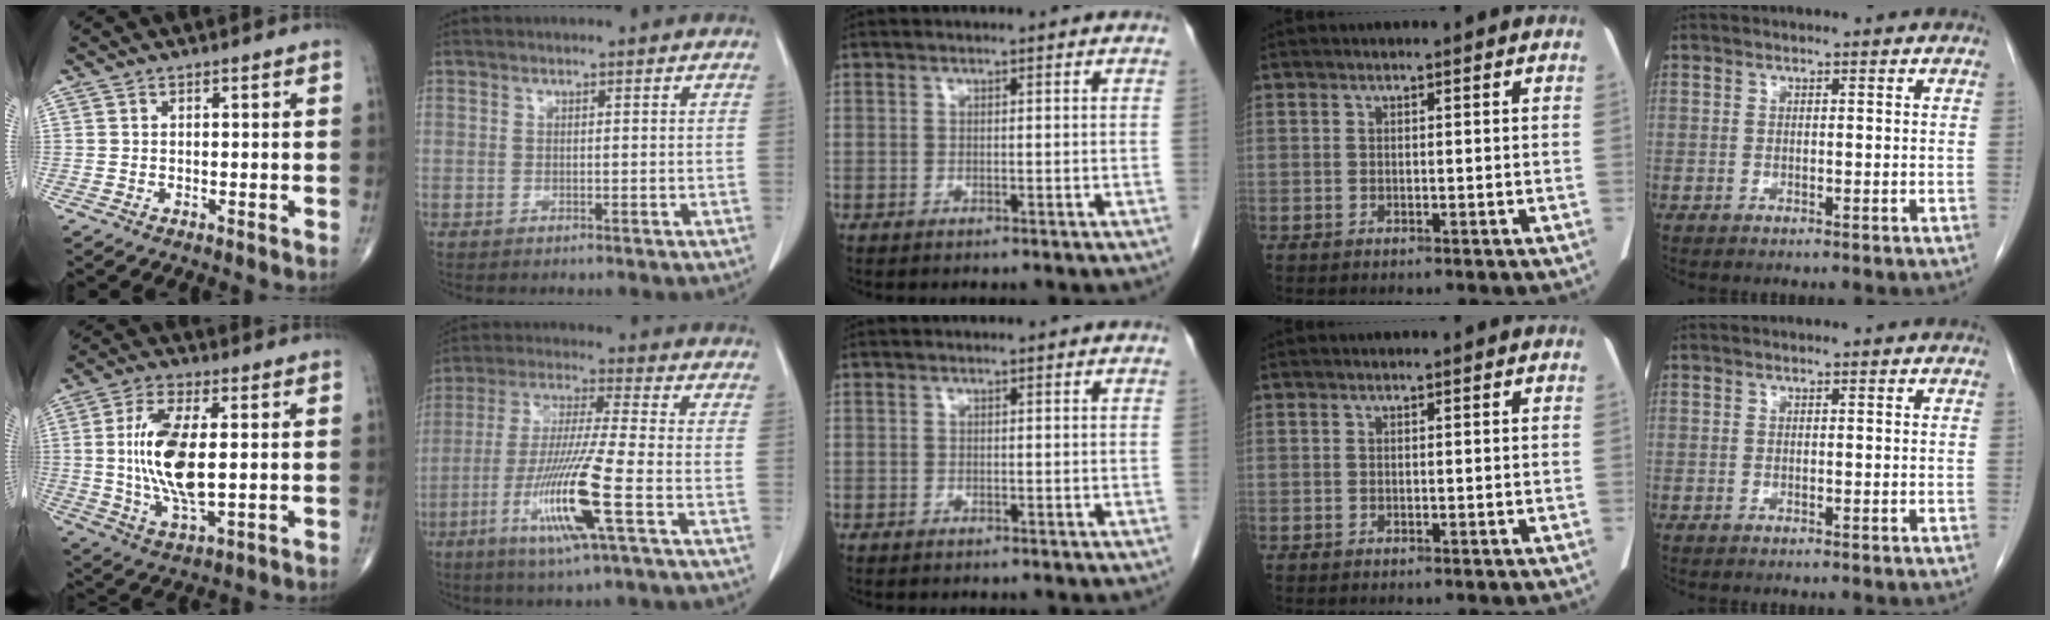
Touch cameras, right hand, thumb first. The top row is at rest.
{"thumb": {"total": 13.7, "force": [0.7, 5.4, 12.6], "torque": [-0.250, -0.017, 0.015]}, "index": {"total": 13.5, "force": [-5.1, -0.7, 12.5], "torque": [-0.253, -0.024, -0.100]}, "middle": {"total": 0.5, "force": [-0.4, 0.2, 0.2], "torque": [-0.004, 0.000, -0.008]}}